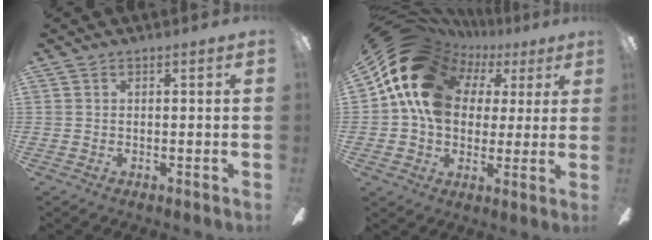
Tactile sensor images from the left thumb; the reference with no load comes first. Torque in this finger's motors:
{"motor_torque": [0.06, 1.28, 1.49, -1.28, 0.50]}